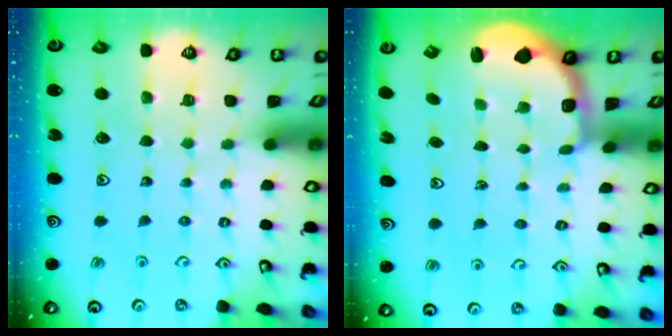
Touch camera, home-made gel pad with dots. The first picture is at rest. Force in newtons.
{"total": 2.2, "press": 1.5, "slide": 1.6}